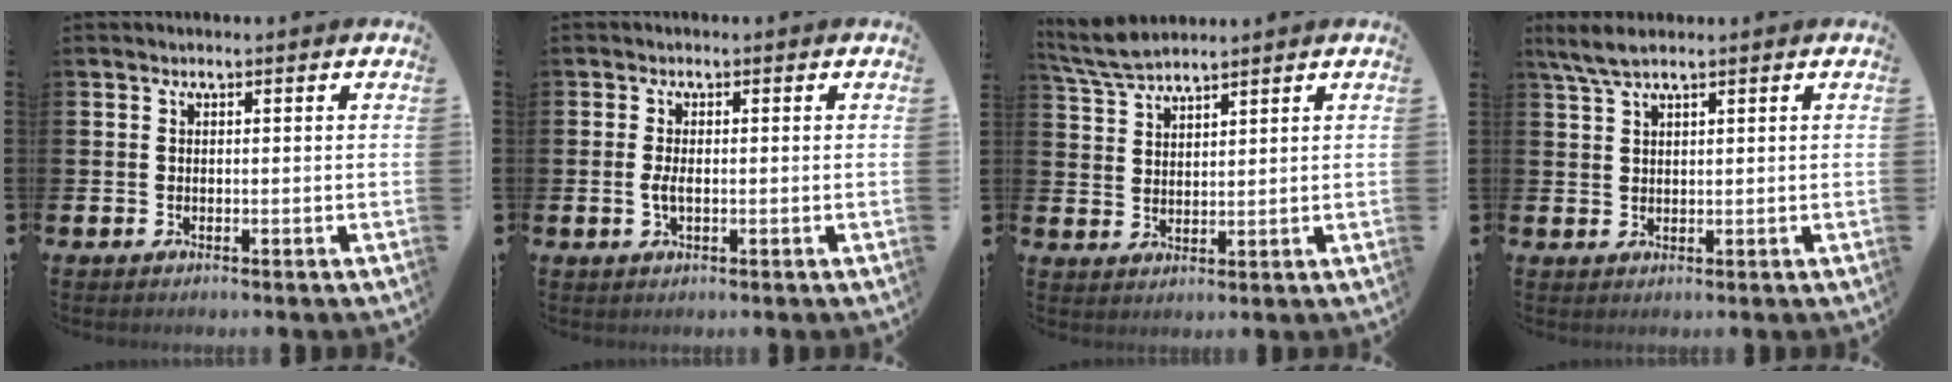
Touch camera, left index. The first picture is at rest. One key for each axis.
{"total": 1.8, "fx": -0.2, "fy": 0.7, "fz": 1.6, "tx": -0.027, "ty": 0.001, "tz": -0.005}
{"total": 4.8, "fx": 4.6, "fy": 0.6, "fz": 1.4, "tx": -0.045, "ty": -0.015, "tz": 0.086}
{"total": 3.8, "fx": 2.9, "fy": 0.7, "fz": 2.4, "tx": -0.057, "ty": 0.000, "tz": 0.053}